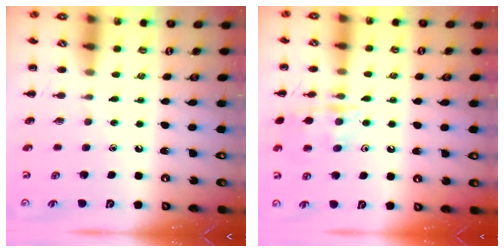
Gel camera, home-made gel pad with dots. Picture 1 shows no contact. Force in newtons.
{"total": 13.3, "press": 13.3, "slide": 0.8}